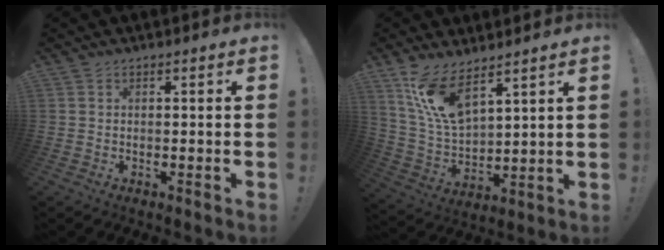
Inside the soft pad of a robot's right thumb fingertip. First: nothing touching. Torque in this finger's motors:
{"motor_torque": [1.67, 1.77, 0.42, 0.45, 0.11]}